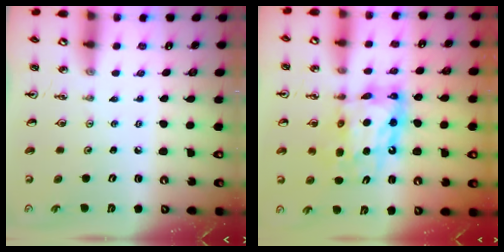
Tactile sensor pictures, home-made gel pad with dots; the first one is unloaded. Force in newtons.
{"total": 12.5, "press": 12.5, "slide": 1.2}